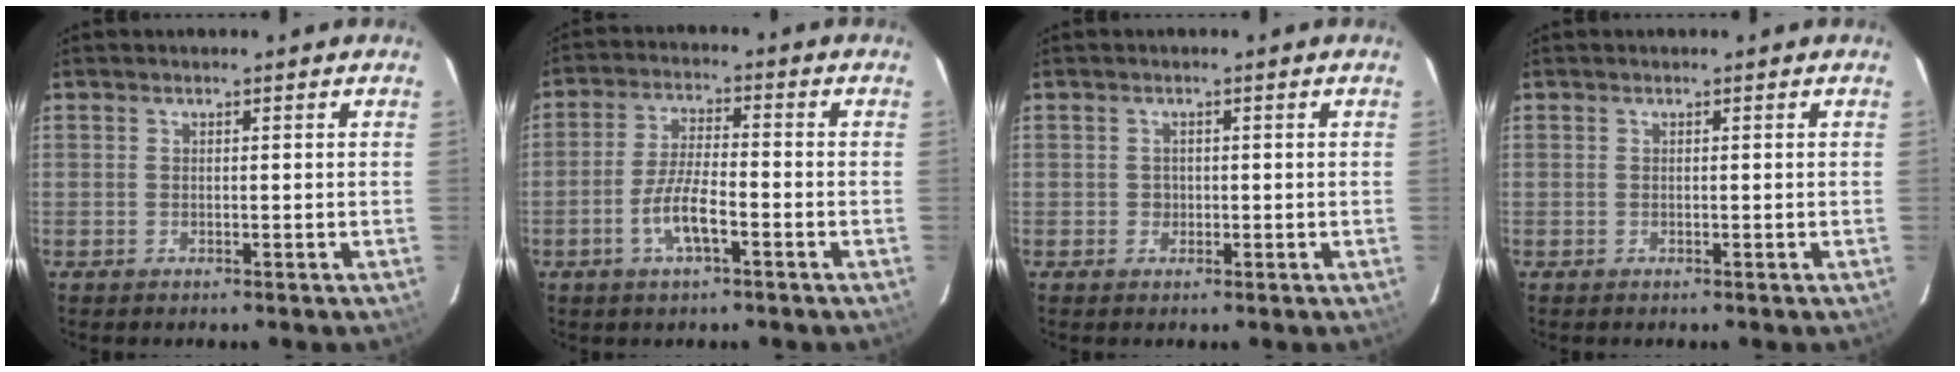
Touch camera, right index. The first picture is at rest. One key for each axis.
{"total": 6.9, "fx": -3.2, "fy": 1.8, "fz": 5.9, "tx": -0.121, "ty": -0.001, "tz": -0.059}
{"total": 1.4, "fx": -0.3, "fy": 1.4, "fz": 0.1, "tx": 0.002, "ty": 0.000, "tz": -0.001}
{"total": 0.0}